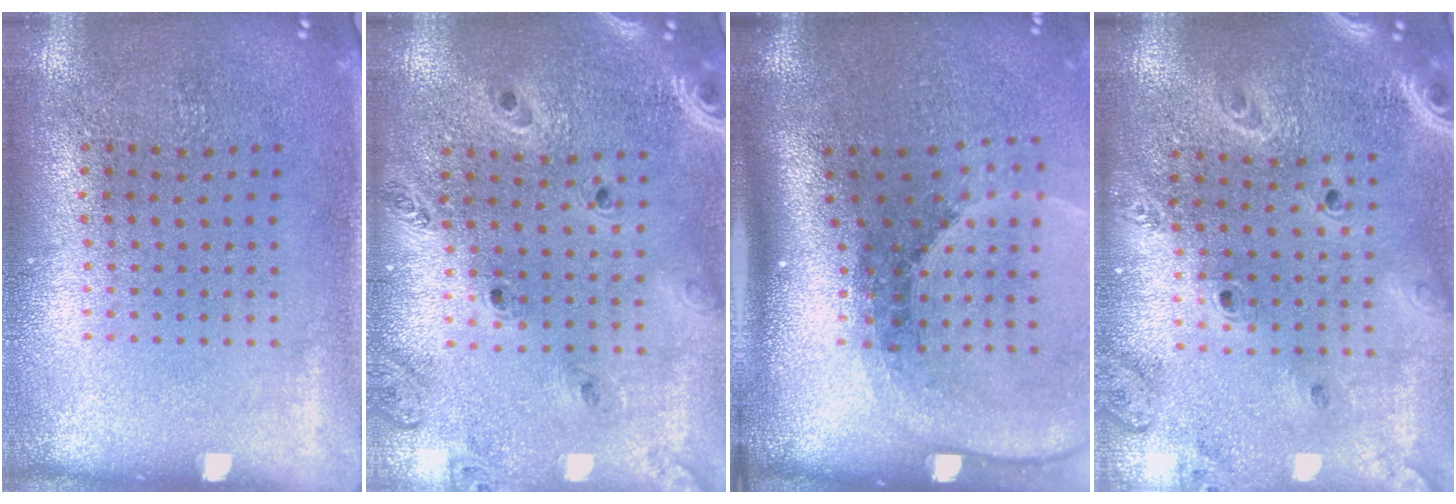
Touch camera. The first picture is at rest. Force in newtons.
{"total": 1.4, "press": 1.3, "slide": 0.2}
{"total": 2.7, "press": 1.8, "slide": 2.0}
{"total": 2.6, "press": 2.3, "slide": 1.2}